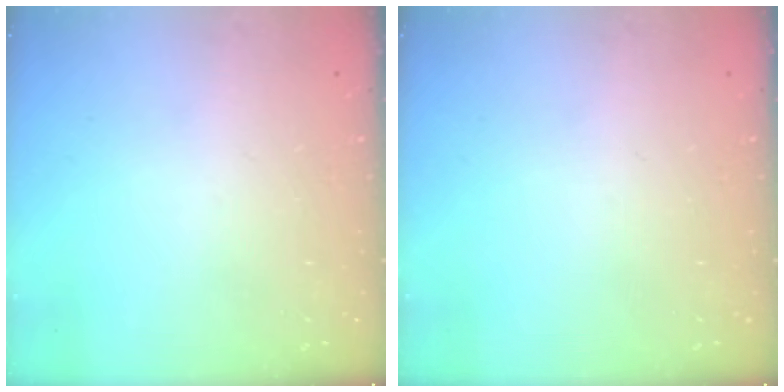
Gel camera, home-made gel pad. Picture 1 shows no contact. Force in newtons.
{"total": 0.0}